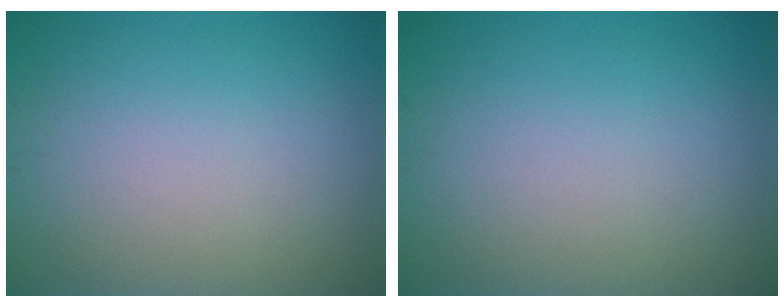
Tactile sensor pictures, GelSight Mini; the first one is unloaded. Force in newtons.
{"total": 0.0}